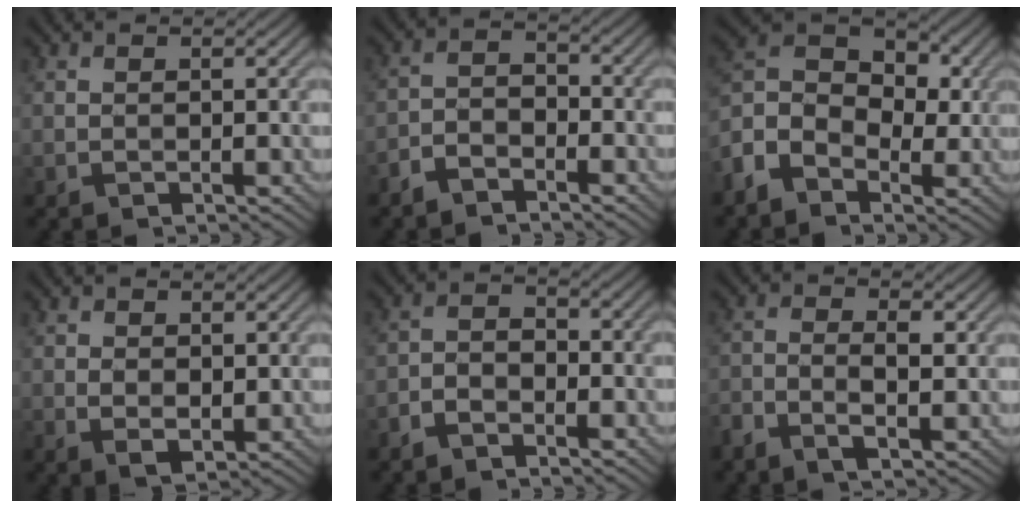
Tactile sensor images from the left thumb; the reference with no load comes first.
{"total": 3.8, "force": [-3.1, 1.5, 1.6], "torque": [-0.029, 0.003, -0.072]}
{"total": 8.9, "force": [-3.0, 6.2, 5.7], "torque": [-0.126, 0.005, -0.082]}
{"total": 2.5, "force": [0.1, 1.7, 1.9], "torque": [-0.038, -0.008, 0.009]}
{"total": 3.3, "force": [-2.4, 1.5, 1.7], "torque": [-0.031, 0.004, -0.057]}
{"total": 4.0, "force": [-1.6, 1.5, 3.3], "torque": [-0.069, -0.002, -0.031]}